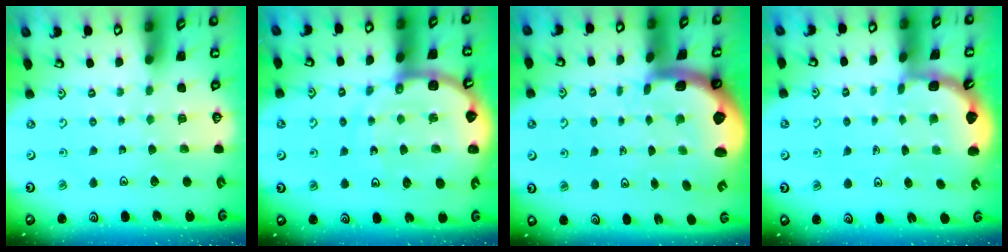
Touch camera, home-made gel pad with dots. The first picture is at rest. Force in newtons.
{"total": 11.7, "press": 11.6, "slide": 1.4}
{"total": 3.8, "press": 3.2, "slide": 2.1}
{"total": 1.9, "press": 1.9, "slide": 0.2}